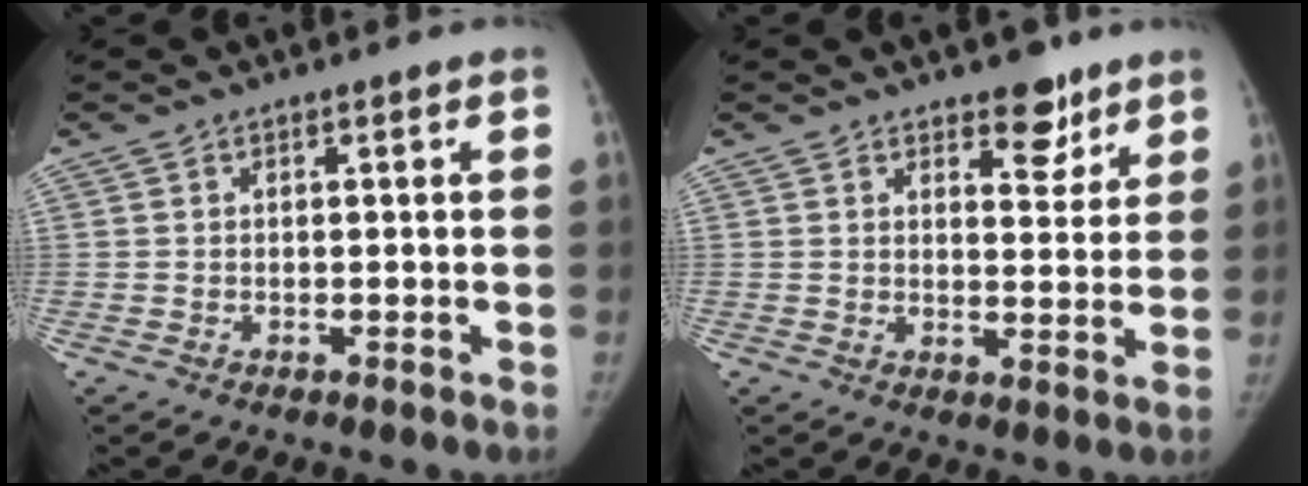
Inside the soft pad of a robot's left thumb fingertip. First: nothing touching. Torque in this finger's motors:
{"motor_torque": [0.63, -0.48, 0.98, -0.69, 0.13]}